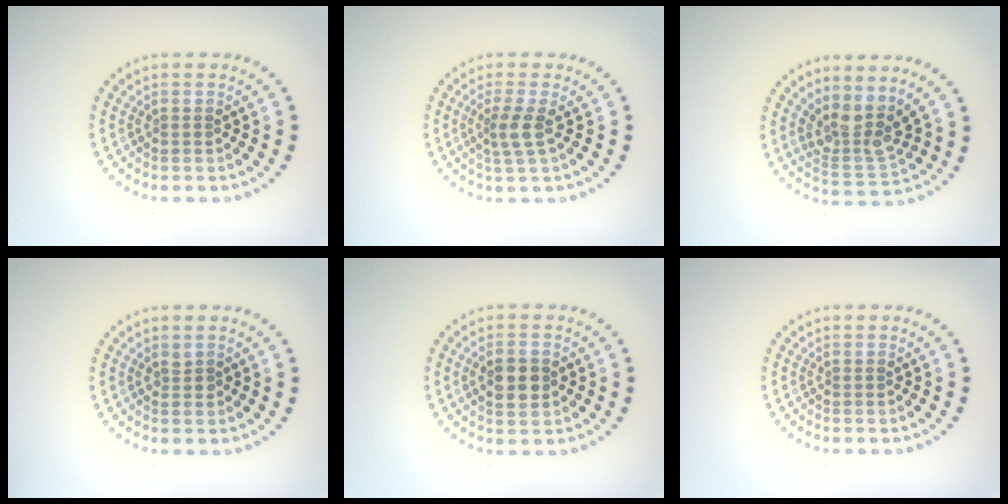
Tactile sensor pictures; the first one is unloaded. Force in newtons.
{"total": 2.1, "press": 1.6, "slide": 1.3}
{"total": 3.6, "press": 2.8, "slide": 2.2}
{"total": 0.6, "press": 0.6, "slide": 0.2}
{"total": 2.9, "press": 2.9, "slide": 0.1}
{"total": 0.0}